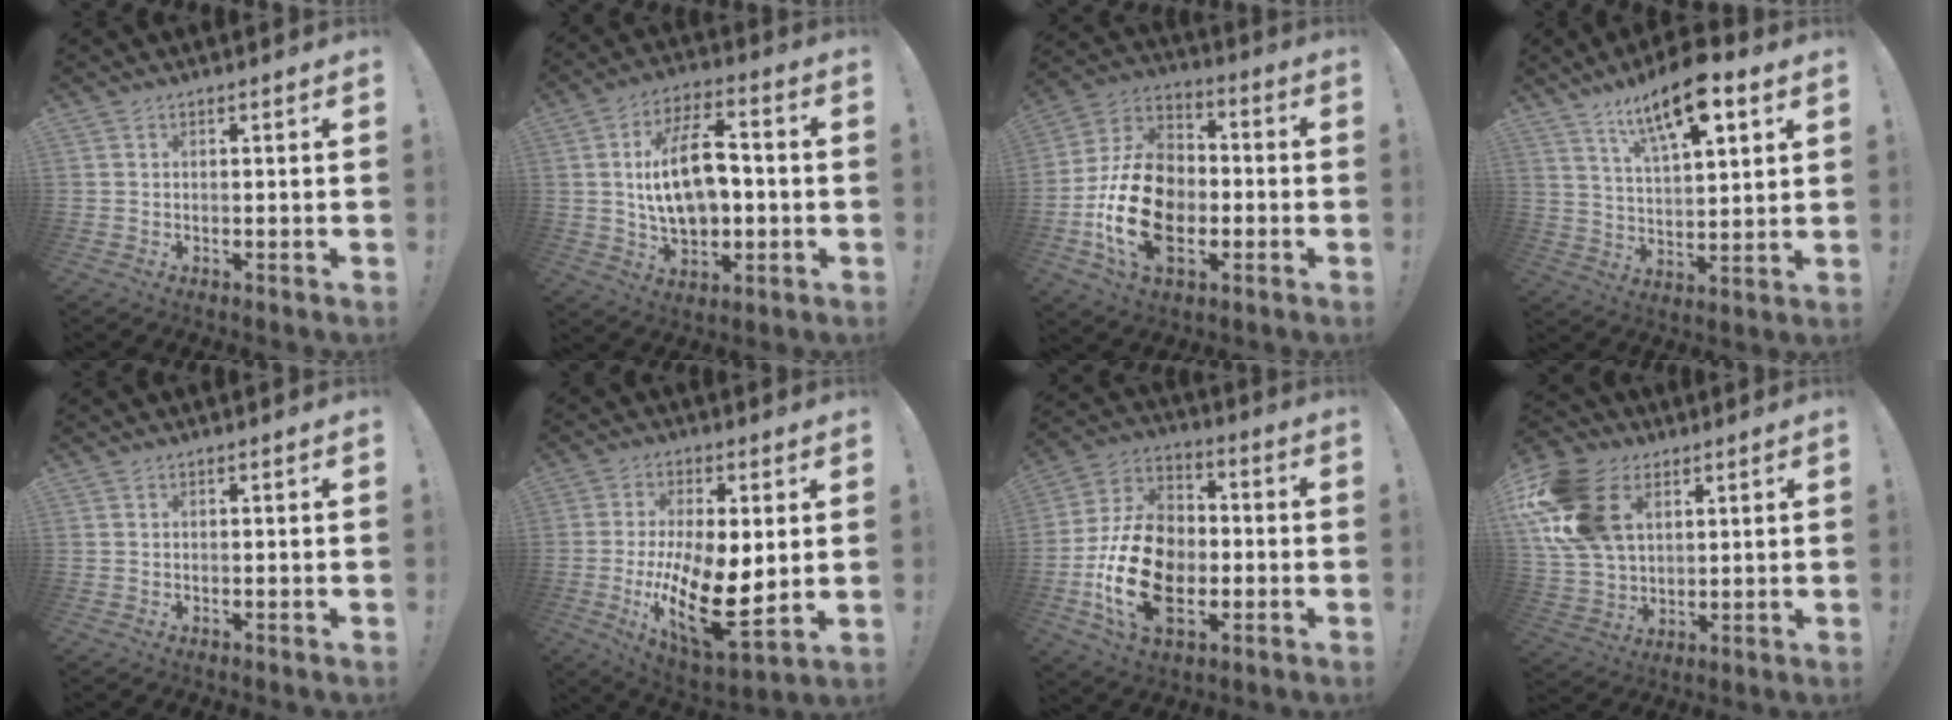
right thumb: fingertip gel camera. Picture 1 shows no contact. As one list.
[{"total": 16.8, "force": [0.2, 9.8, 13.6], "torque": [-0.224, 0.011, 0.002]}, {"total": 21.7, "force": [-5.5, 14.8, 15.0], "torque": [-0.286, 0.033, -0.080]}, {"total": 15.2, "force": [8.7, 5.5, 11.2], "torque": [-0.181, -0.034, 0.143]}, {"total": 0.0}, {"total": 18.5, "force": [-2.5, 8.3, 16.3], "torque": [-0.290, -0.021, -0.030]}, {"total": 21.8, "force": [-5.1, 14.7, 15.2], "torque": [-0.294, 0.033, -0.074]}, {"total": 21.4, "force": [7.5, 15.1, 13.3], "torque": [-0.270, -0.023, 0.141]}]